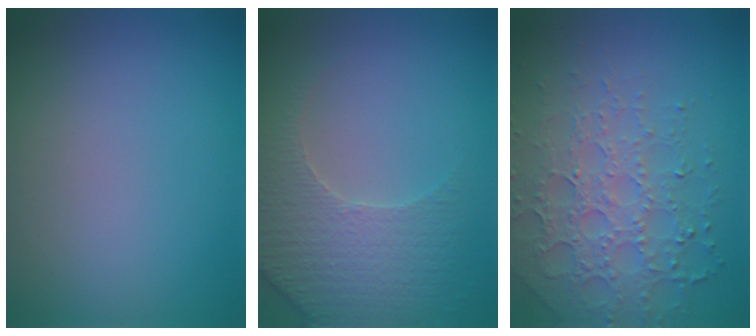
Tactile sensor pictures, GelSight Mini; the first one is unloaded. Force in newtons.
{"total": 4.5, "press": 3.9, "slide": 2.4}
{"total": 5.9, "press": 4.7, "slide": 3.6}